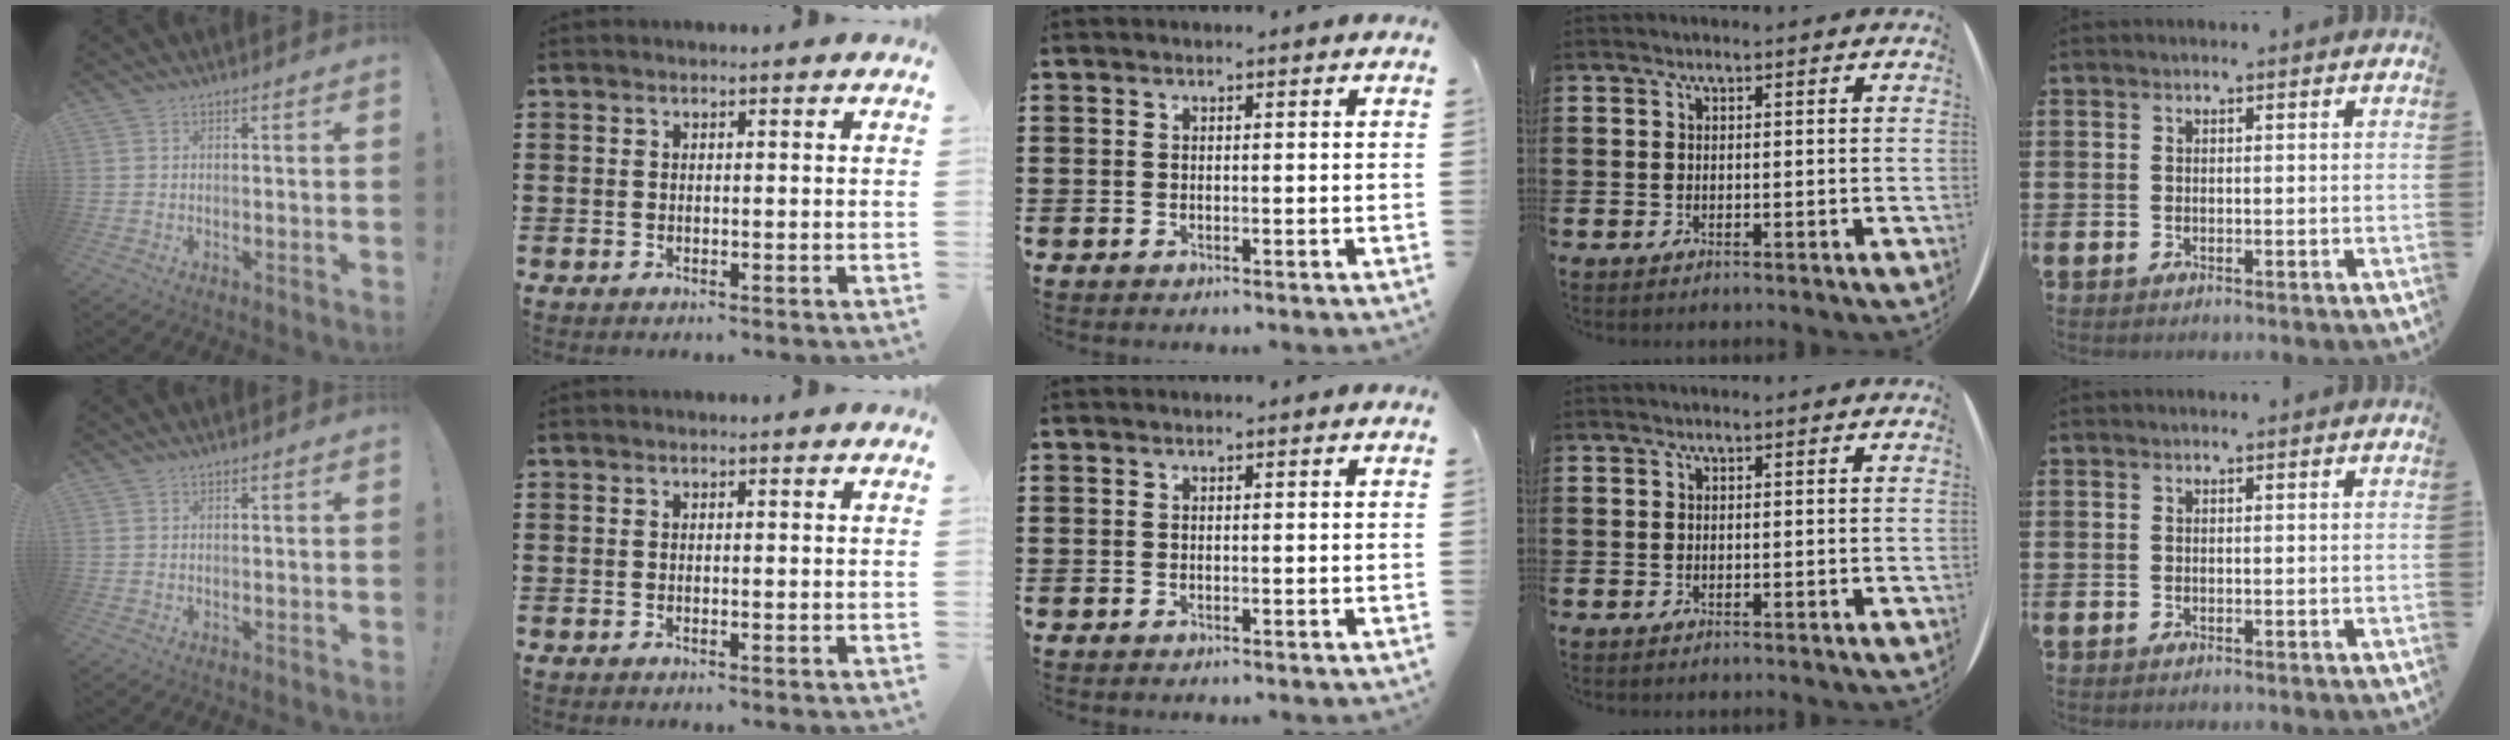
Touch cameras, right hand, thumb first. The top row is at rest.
{}